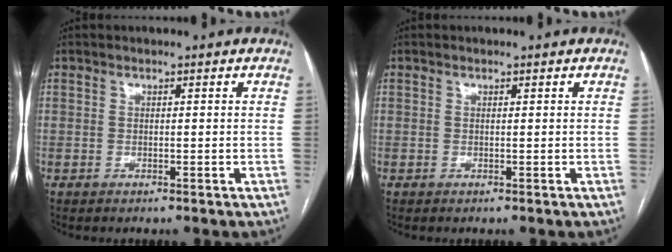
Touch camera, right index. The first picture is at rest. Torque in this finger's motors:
{"motor_torque": [0.11, -0.07, 0.05, 0.01]}